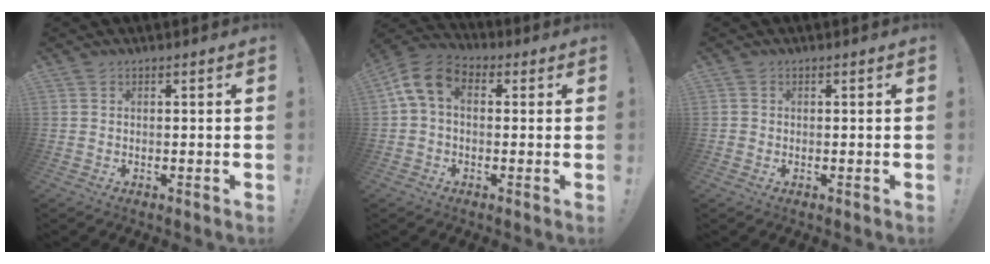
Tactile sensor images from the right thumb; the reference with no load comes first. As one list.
[{"total": 9.6, "force": [2.2, 6.2, 7.0], "torque": [-0.140, 0.007, 0.047]}, {"total": 0.7, "force": [0.1, 0.7, 0.1], "torque": [0.000, 0.002, 0.002]}]